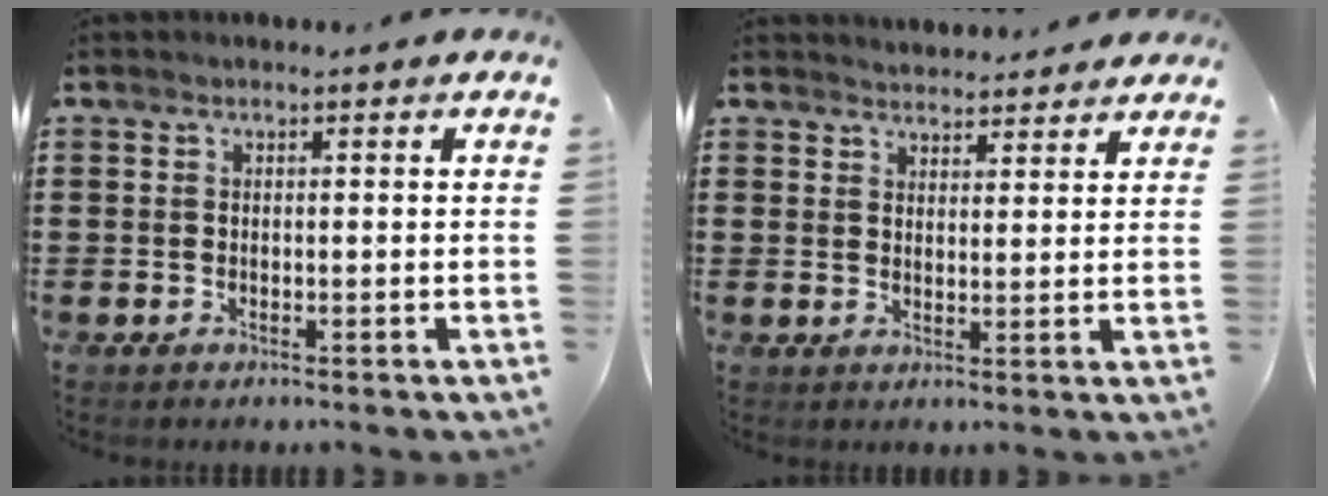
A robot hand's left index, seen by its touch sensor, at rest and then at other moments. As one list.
[{"total": 2.6, "force": [2.6, 0.4, -0.2], "torque": [-0.005, -0.007, 0.049]}]